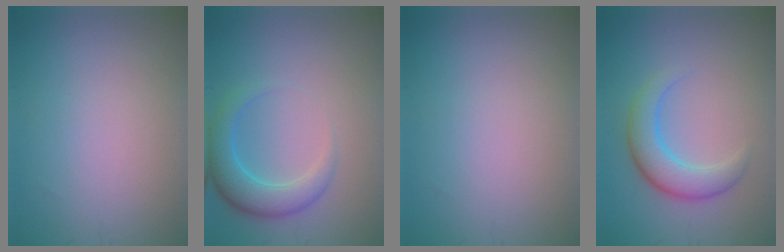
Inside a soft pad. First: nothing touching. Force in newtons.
{"total": 4.0, "press": 4.0, "slide": 0.3}
{"total": 0.0}
{"total": 4.0, "press": 4.0, "slide": 0.1}